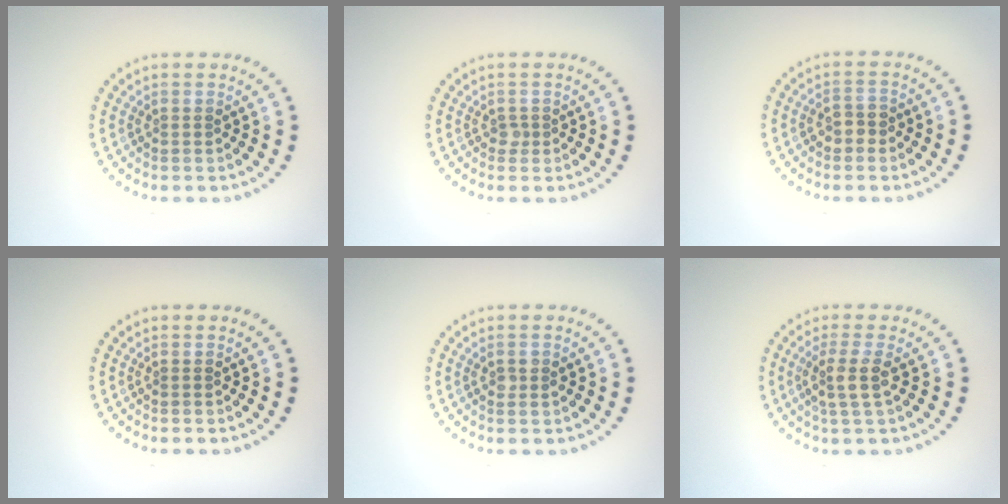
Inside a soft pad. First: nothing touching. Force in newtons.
{"total": 0.7, "press": 0.5, "slide": 0.5}
{"total": 1.6, "press": 1.5, "slide": 0.5}
{"total": 0.0}
{"total": 1.2, "press": 1.1, "slide": 0.3}
{"total": 2.4, "press": 2.0, "slide": 1.4}